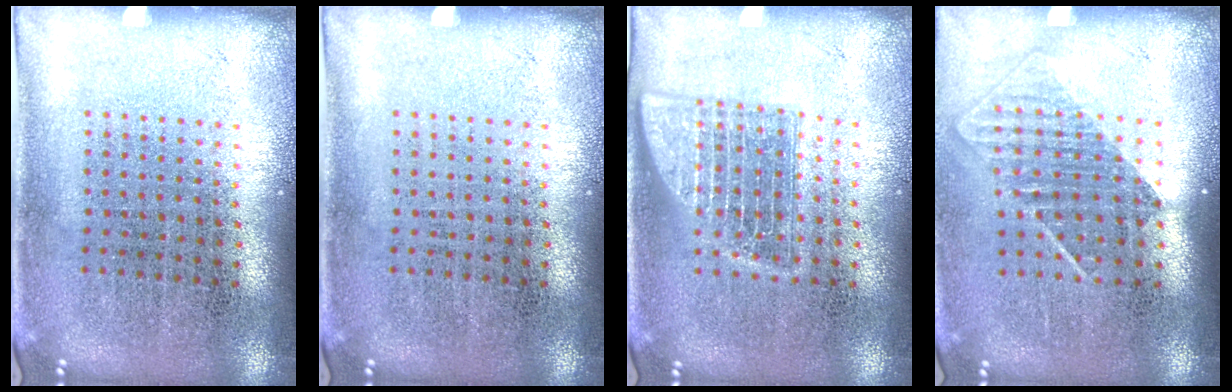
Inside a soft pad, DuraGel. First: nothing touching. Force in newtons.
{"total": 0.0}
{"total": 1.8, "press": 1.7, "slide": 0.3}
{"total": 1.4, "press": 1.1, "slide": 0.9}